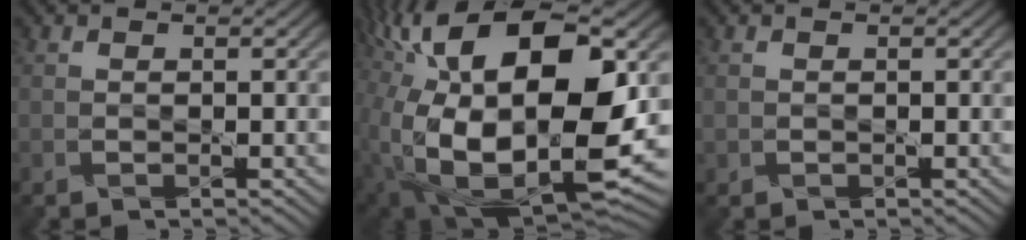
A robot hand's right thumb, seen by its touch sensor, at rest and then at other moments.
{"total": 18.8, "force": [1.5, 9.5, 16.1], "torque": [-0.312, 0.008, 0.023]}
{"total": 0.6, "force": [-0.1, 0.6, -0.1], "torque": [0.001, 0.000, -0.004]}